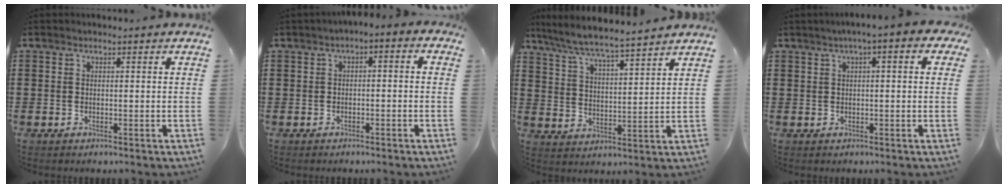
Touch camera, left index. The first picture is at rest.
{"total": 2.2, "force": [-2.0, 0.5, 0.7], "torque": [-0.024, 0.002, -0.048]}
{"total": 5.6, "force": [5.3, -0.2, 1.9], "torque": [-0.062, -0.034, 0.086]}
{"total": 2.8, "force": [0.5, 0.2, 2.8], "torque": [-0.050, 0.002, 0.007]}